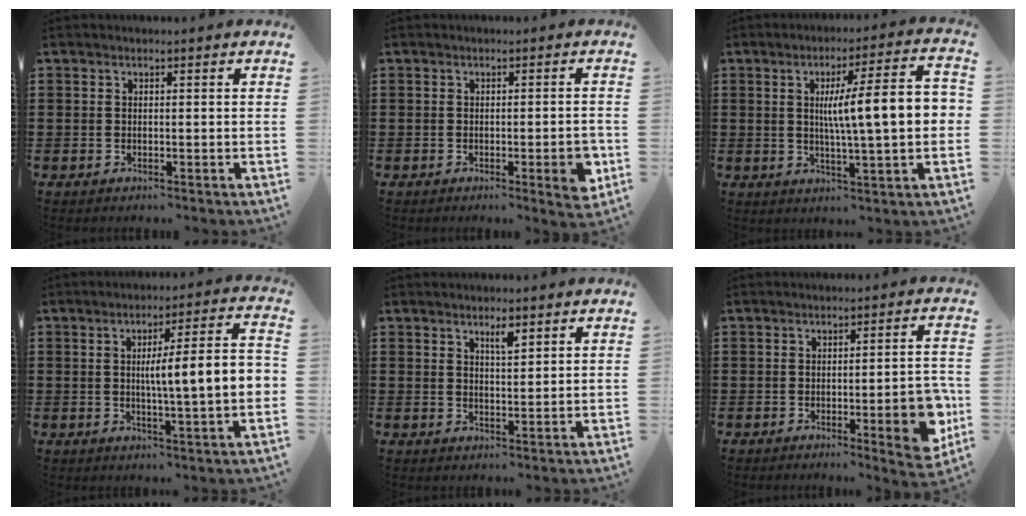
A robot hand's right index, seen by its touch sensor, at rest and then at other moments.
{"total": 3.9, "force": [-1.2, 0.6, 3.7], "torque": [-0.056, -0.007, -0.016]}
{"total": 11.2, "force": [1.2, 1.5, 11.0], "torque": [-0.190, 0.003, 0.014]}
{"total": 8.5, "force": [-0.1, 0.7, 8.4], "torque": [-0.144, -0.004, -0.010]}
{"total": 2.6, "force": [1.8, 0.6, 1.7], "torque": [-0.029, 0.000, 0.028]}
{"total": 7.0, "force": [-2.1, 1.5, 6.5], "torque": [-0.084, -0.010, -0.030]}